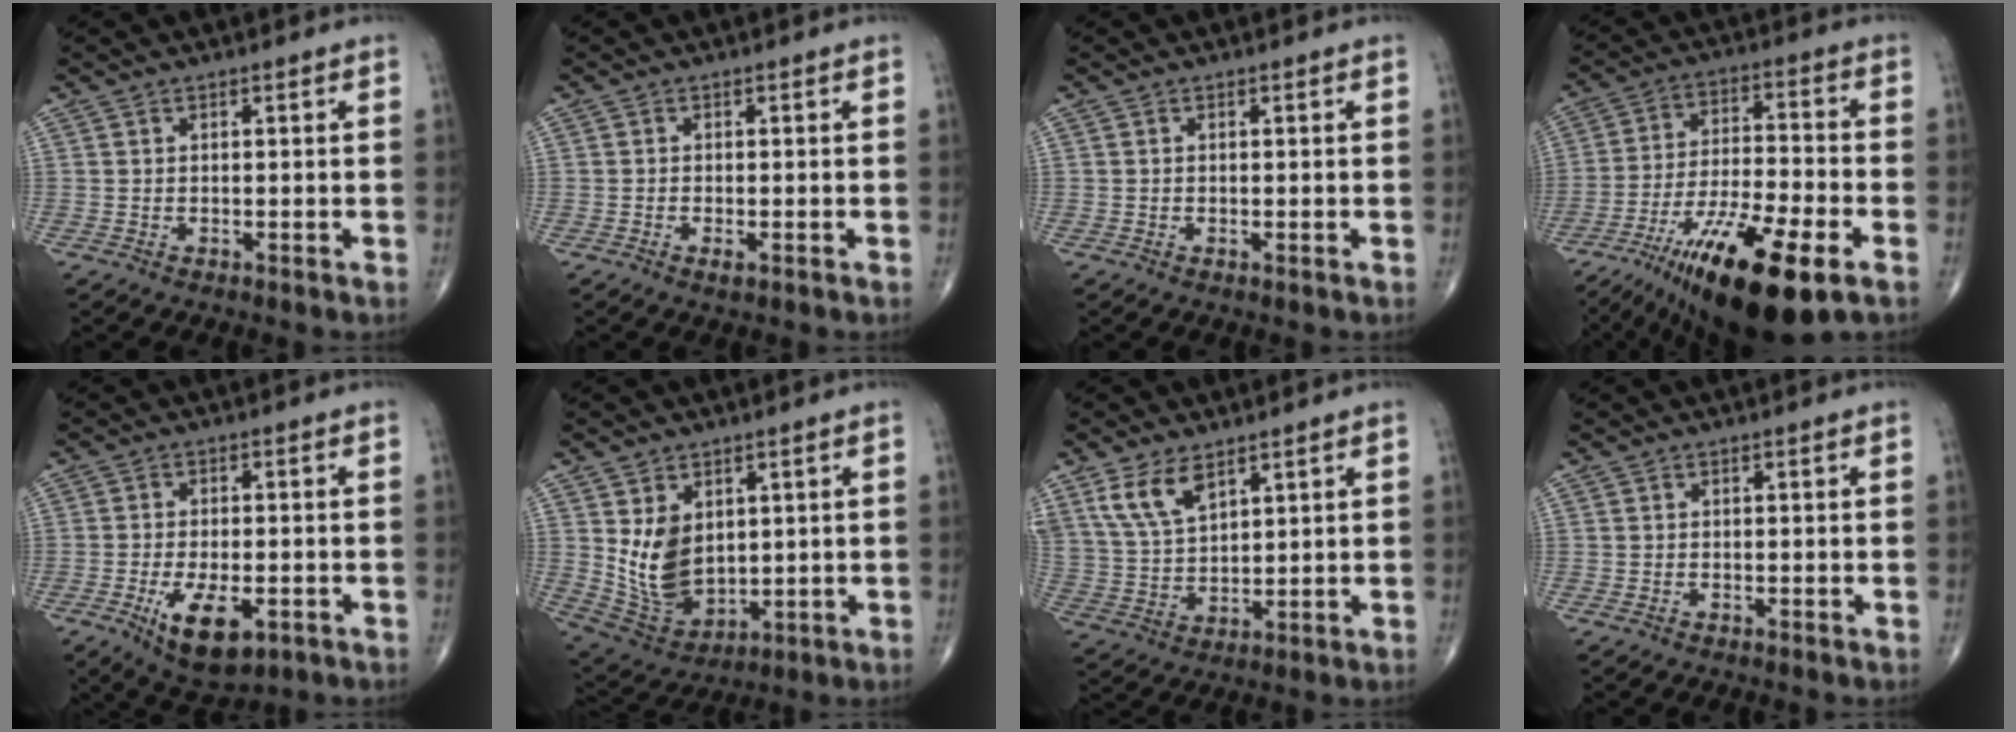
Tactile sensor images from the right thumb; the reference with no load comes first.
{"total": 1.4, "force": [-0.7, 0.5, 1.2], "torque": [-0.021, -0.003, -0.013]}
{"total": 0.0}
{"total": 21.5, "force": [-11.4, 5.6, 17.4], "torque": [-0.301, 0.026, -0.193]}
{"total": 10.0, "force": [-3.8, 4.6, 8.1], "torque": [-0.131, -0.004, -0.053]}
{"total": 11.2, "force": [2.1, 7.8, 7.8], "torque": [-0.117, -0.024, 0.064]}
{"total": 8.7, "force": [5.3, 4.3, 5.3], "torque": [-0.099, -0.018, 0.116]}
{"total": 0.0}